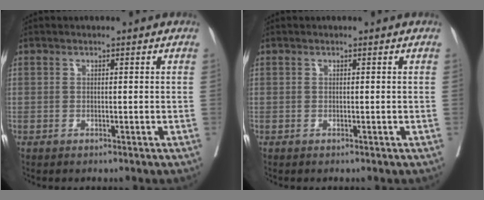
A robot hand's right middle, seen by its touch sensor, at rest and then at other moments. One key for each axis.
{"total": 0.0}